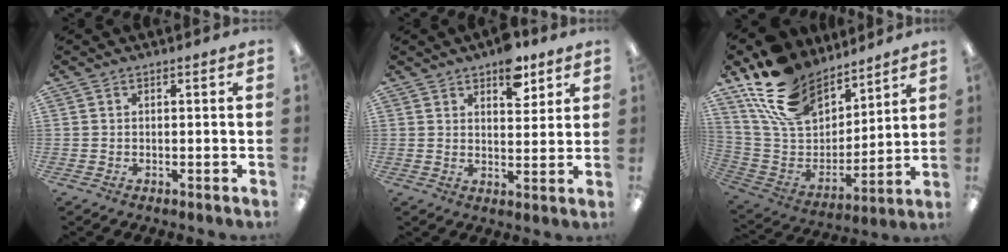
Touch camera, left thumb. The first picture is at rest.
{"total": 9.0, "force": [5.9, 4.4, 5.2], "torque": [-0.051, -0.031, 0.097]}
{"total": 21.0, "force": [14.2, 12.1, 9.6], "torque": [-0.197, -0.074, 0.269]}